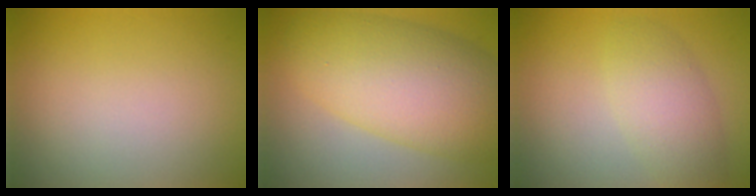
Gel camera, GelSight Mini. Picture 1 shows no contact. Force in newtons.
{"total": 10.7, "press": 10.7, "slide": 0.3}
{"total": 3.9, "press": 3.9, "slide": 0.2}